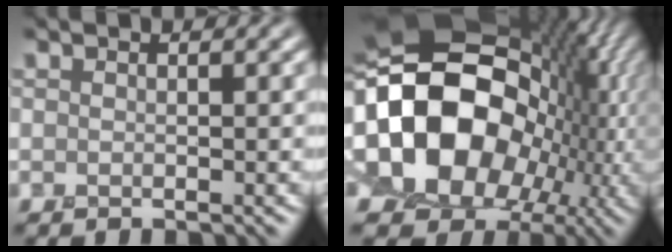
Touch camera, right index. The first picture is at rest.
{"total": 20.4, "force": [-1.7, 16.0, 12.6], "torque": [-0.208, -0.009, -0.040]}